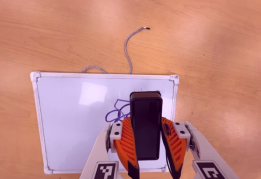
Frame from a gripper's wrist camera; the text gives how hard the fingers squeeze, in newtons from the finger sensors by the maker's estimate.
{"total": 6.9, "left": 5.6, "right": 8.2}